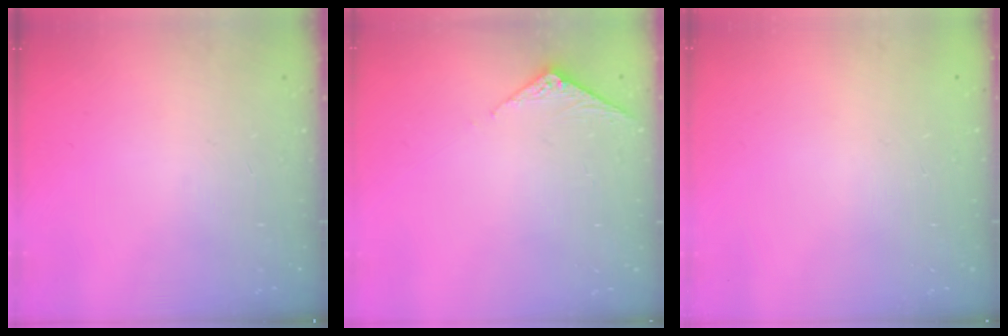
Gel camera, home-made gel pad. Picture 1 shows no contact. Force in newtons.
{"total": 3.9, "press": 3.9, "slide": 0.3}
{"total": 0.0}